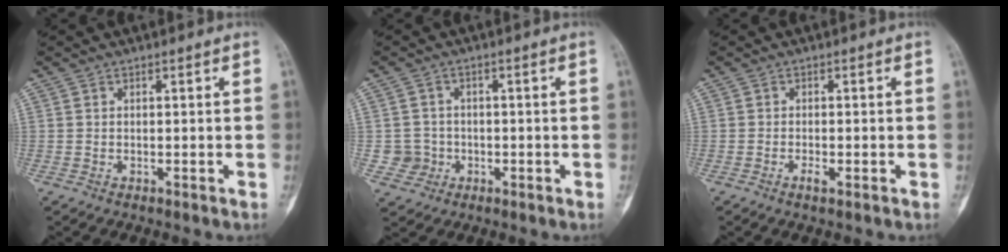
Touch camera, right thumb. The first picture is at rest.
{"total": 3.9, "force": [-0.7, 3.8, 0.1], "torque": [0.024, 0.011, -0.015]}
{"total": 1.6, "force": [-0.7, 0.5, 1.3], "torque": [-0.023, 0.000, -0.014]}